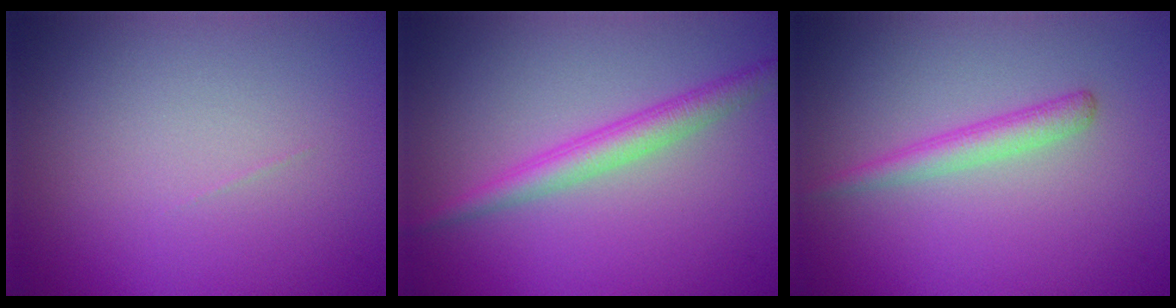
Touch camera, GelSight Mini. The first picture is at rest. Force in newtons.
{"total": 2.9, "press": 2.9, "slide": 0.0}
{"total": 2.0, "press": 2.0, "slide": 0.0}